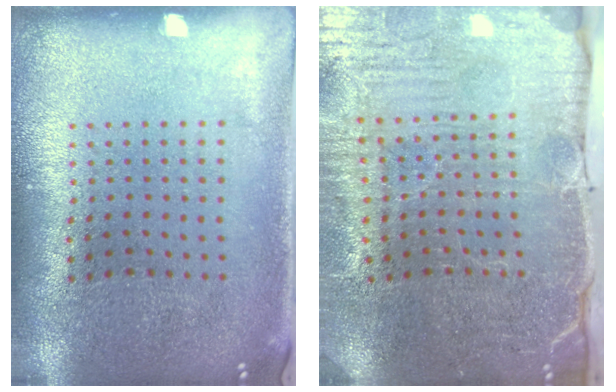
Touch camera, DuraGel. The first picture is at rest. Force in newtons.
{"total": 3.9, "press": 3.8, "slide": 0.8}